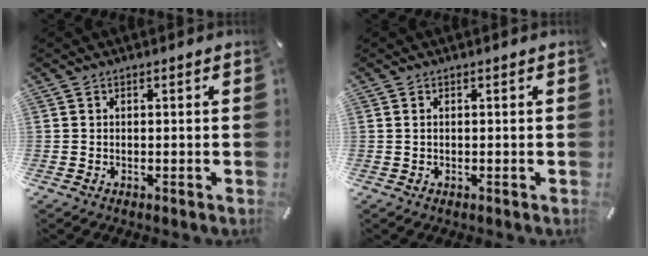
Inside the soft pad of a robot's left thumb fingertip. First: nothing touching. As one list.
[{"total": 0.8, "force": [0.1, 0.2, 0.7], "torque": [-0.016, -0.001, 0.002]}]